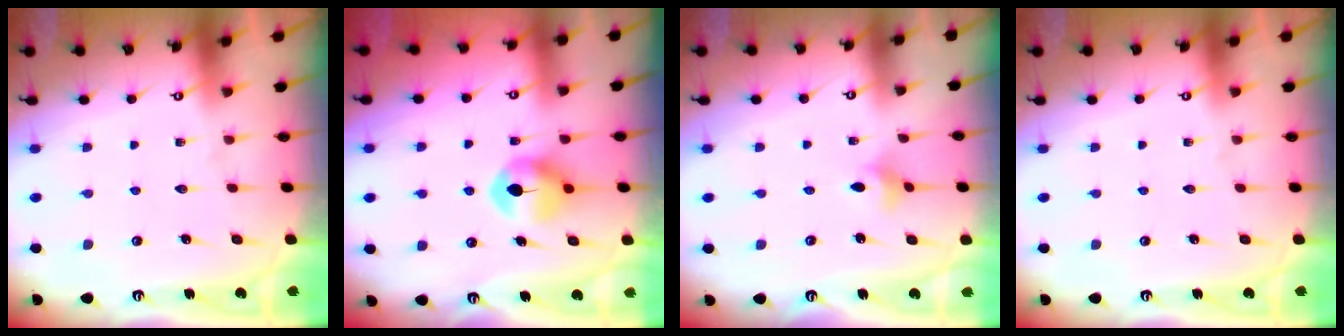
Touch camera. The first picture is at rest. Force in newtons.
{"total": 8.0, "press": 7.9, "slide": 0.3}
{"total": 2.9, "press": 2.9, "slide": 0.6}
{"total": 0.0}